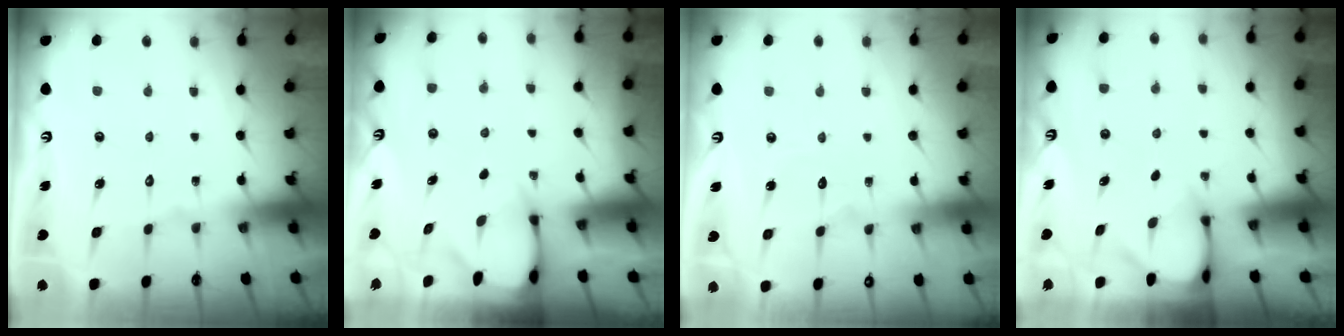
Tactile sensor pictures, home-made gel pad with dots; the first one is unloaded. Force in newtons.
{"total": 2.7, "press": 2.7, "slide": 0.3}
{"total": 4.0, "press": 4.0, "slide": 0.3}
{"total": 3.3, "press": 3.3, "slide": 0.3}